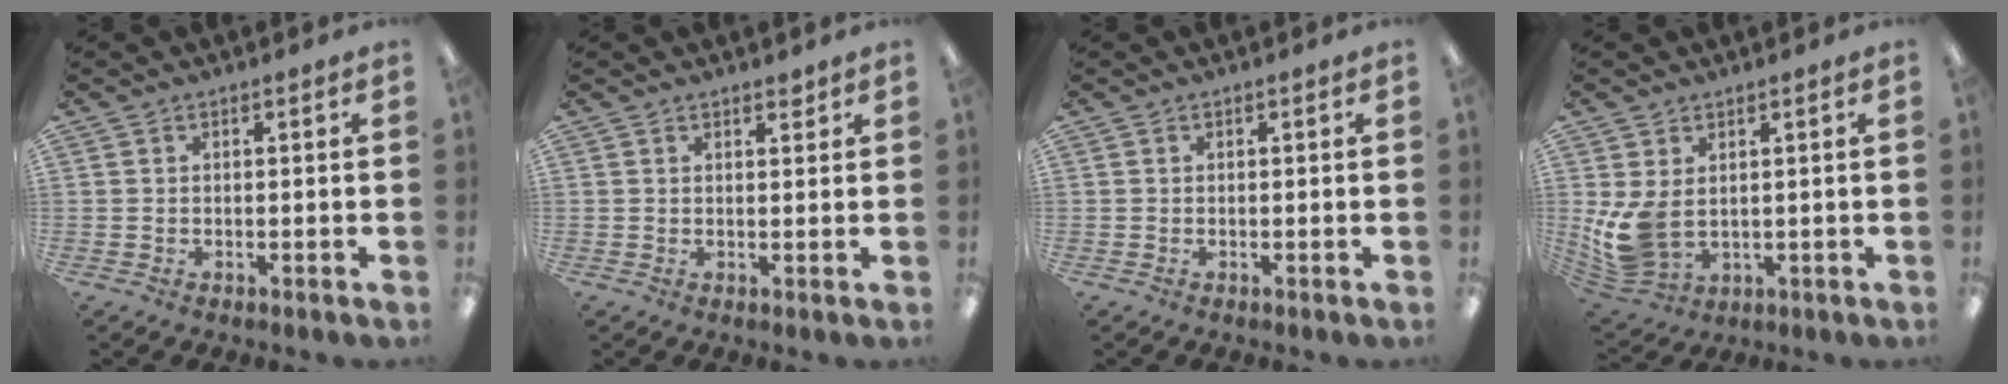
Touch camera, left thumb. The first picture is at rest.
{"total": 1.5, "force": [1.4, 0.4, 0.4], "torque": [-0.001, -0.004, 0.023]}
{"total": 0.0}
{"total": 9.0, "force": [1.2, 6.0, 6.6], "torque": [-0.152, -0.014, 0.027]}